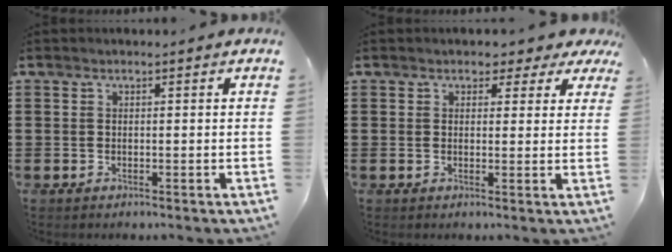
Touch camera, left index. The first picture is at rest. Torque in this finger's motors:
{"motor_torque": [1.28, -0.86, 0.14, 0.04]}